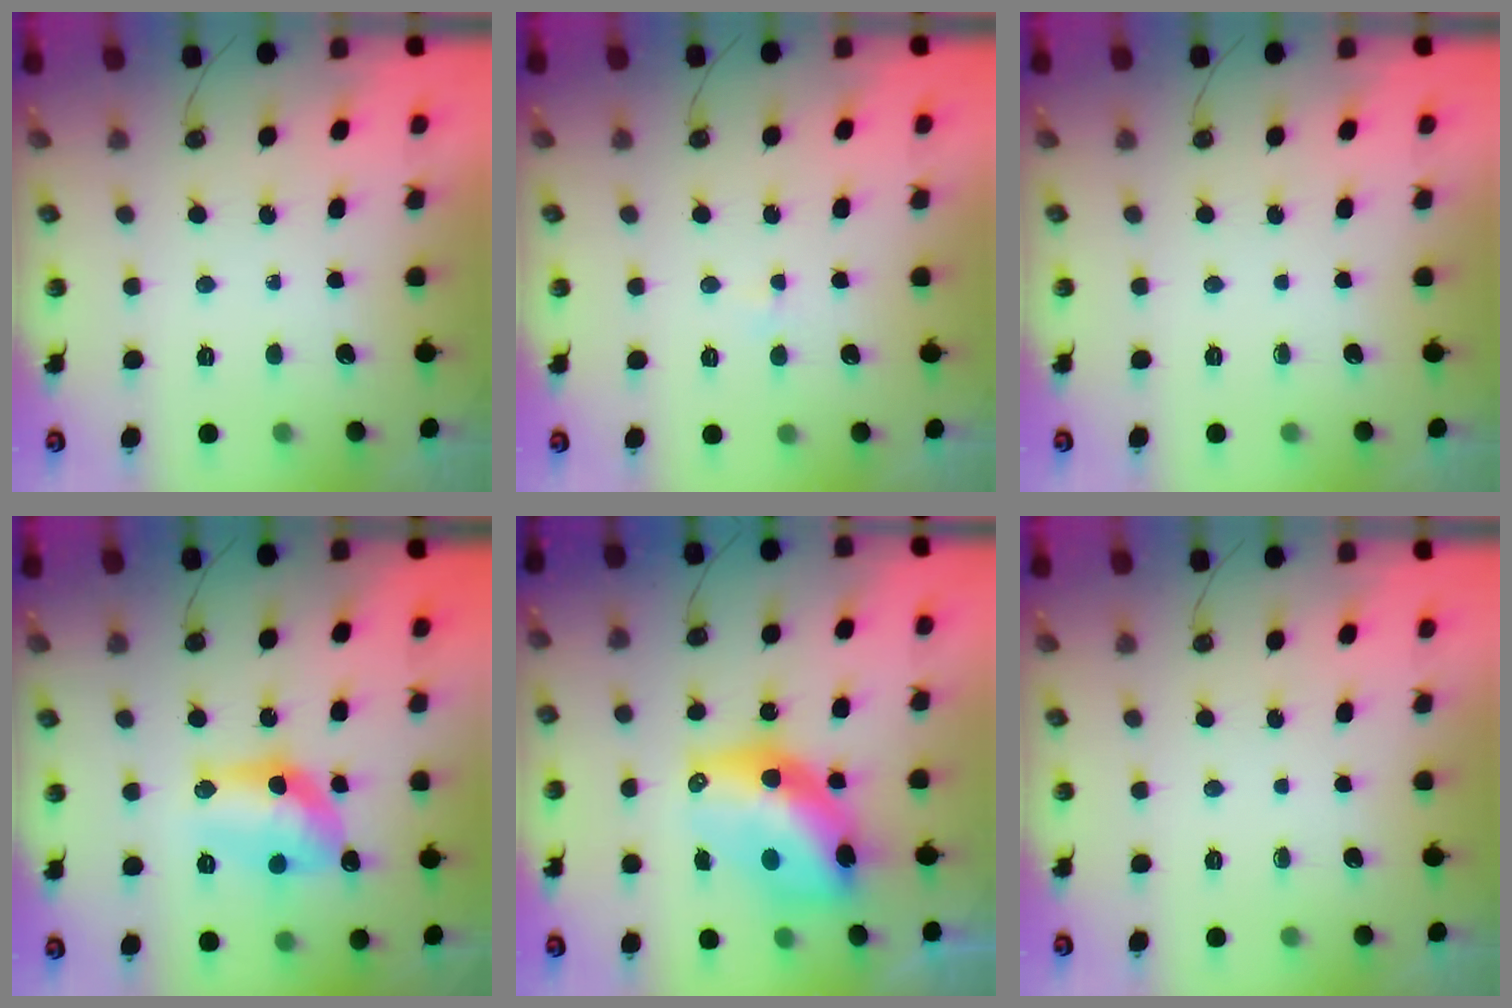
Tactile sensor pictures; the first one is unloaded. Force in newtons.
{"total": 2.1, "press": 2.1, "slide": 0.4}
{"total": 0.0}
{"total": 14.9, "press": 14.1, "slide": 5.0}
{"total": 13.7, "press": 13.6, "slide": 1.3}
{"total": 0.0}